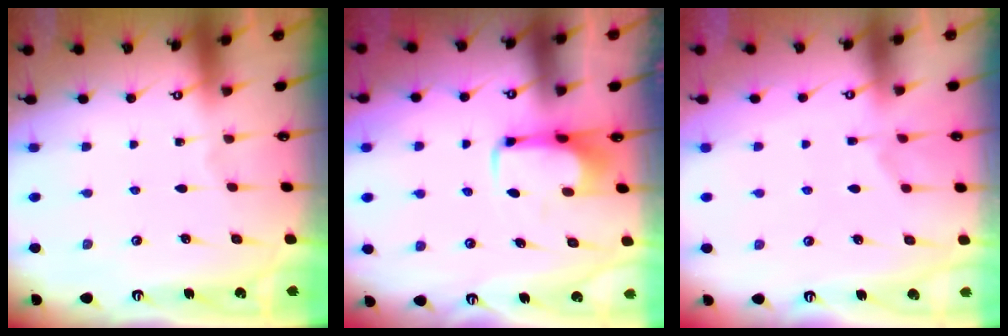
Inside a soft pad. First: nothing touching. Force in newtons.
{"total": 4.8, "press": 4.7, "slide": 1.2}
{"total": 1.3, "press": 0.5, "slide": 1.2}